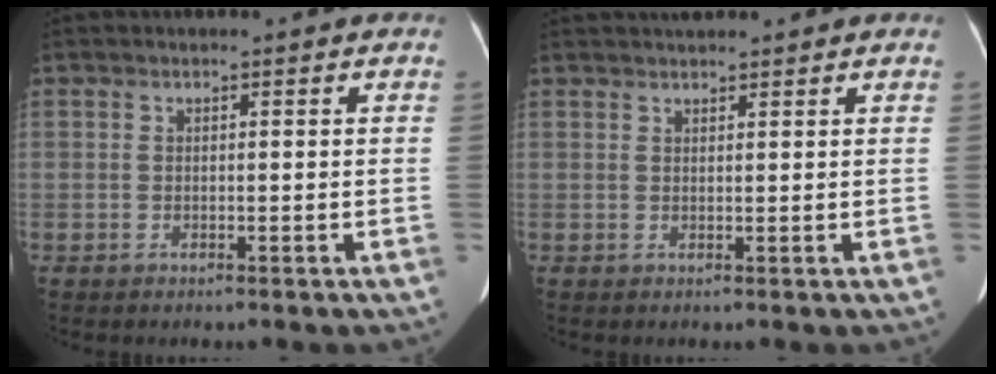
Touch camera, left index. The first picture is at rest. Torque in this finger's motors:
{"motor_torque": [0.70, -0.87, 0.20, 0.09]}